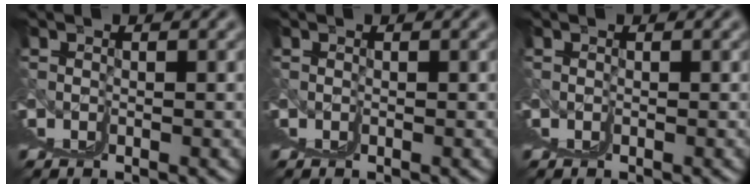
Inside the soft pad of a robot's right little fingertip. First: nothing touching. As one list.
[{"total": 0.0}, {"total": 0.0}]